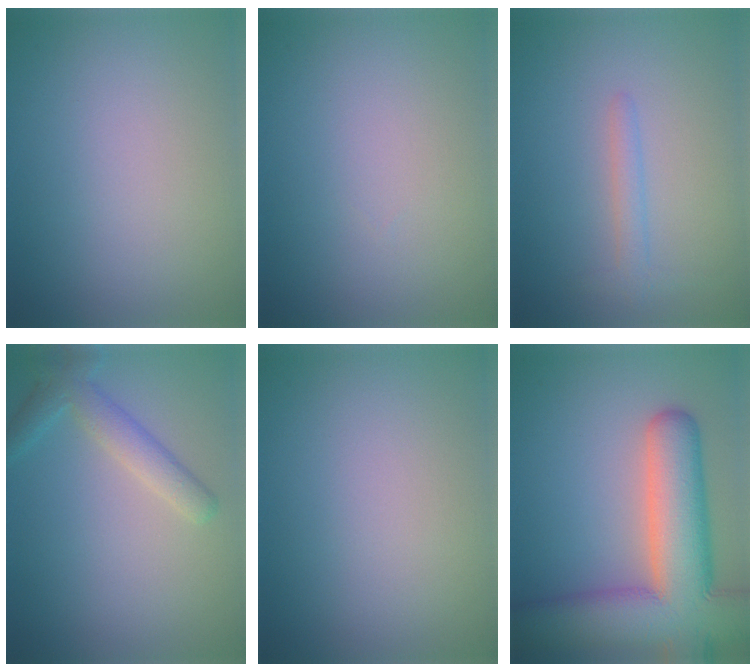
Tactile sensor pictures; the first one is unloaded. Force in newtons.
{"total": 0.0}
{"total": 1.5, "press": 1.5, "slide": 0.1}
{"total": 2.1, "press": 2.1, "slide": 0.3}
{"total": 0.0}
{"total": 12.8, "press": 12.8, "slide": 0.9}